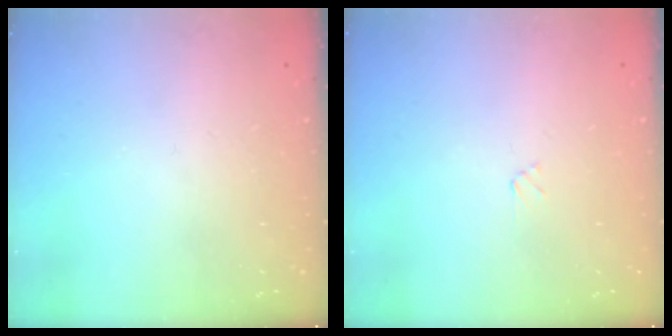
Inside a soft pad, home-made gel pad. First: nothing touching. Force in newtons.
{"total": 1.2, "press": 1.2, "slide": 0.1}